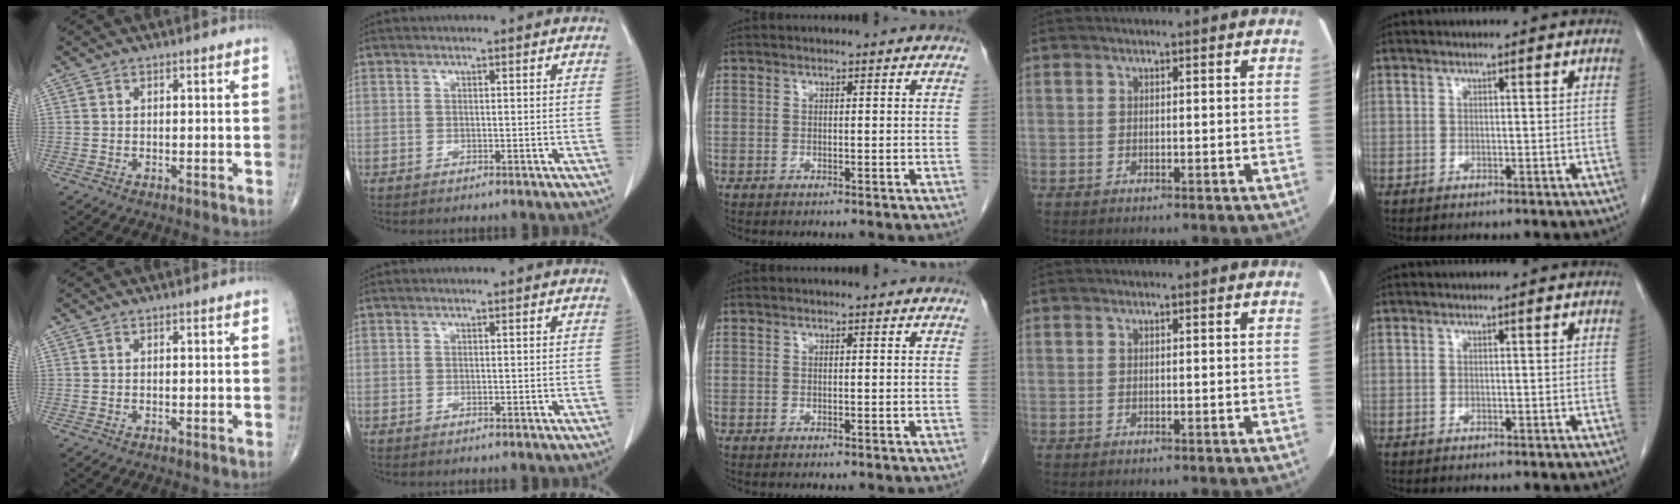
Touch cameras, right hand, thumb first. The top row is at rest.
{}